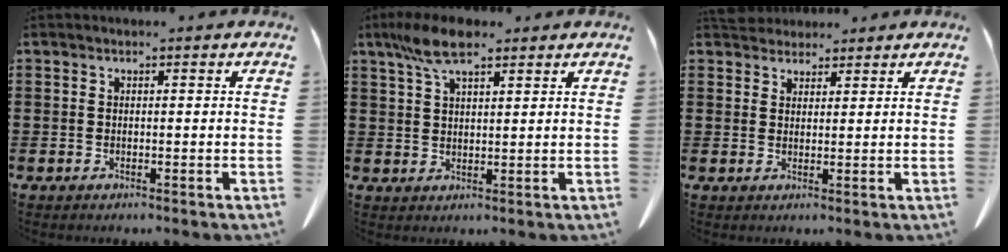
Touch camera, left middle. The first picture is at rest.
{"total": 7.0, "force": [4.5, 2.1, 4.9], "torque": [-0.107, 0.005, 0.082]}
{"total": 3.2, "force": [3.1, 1.0, 0.3], "torque": [-0.015, -0.003, 0.060]}